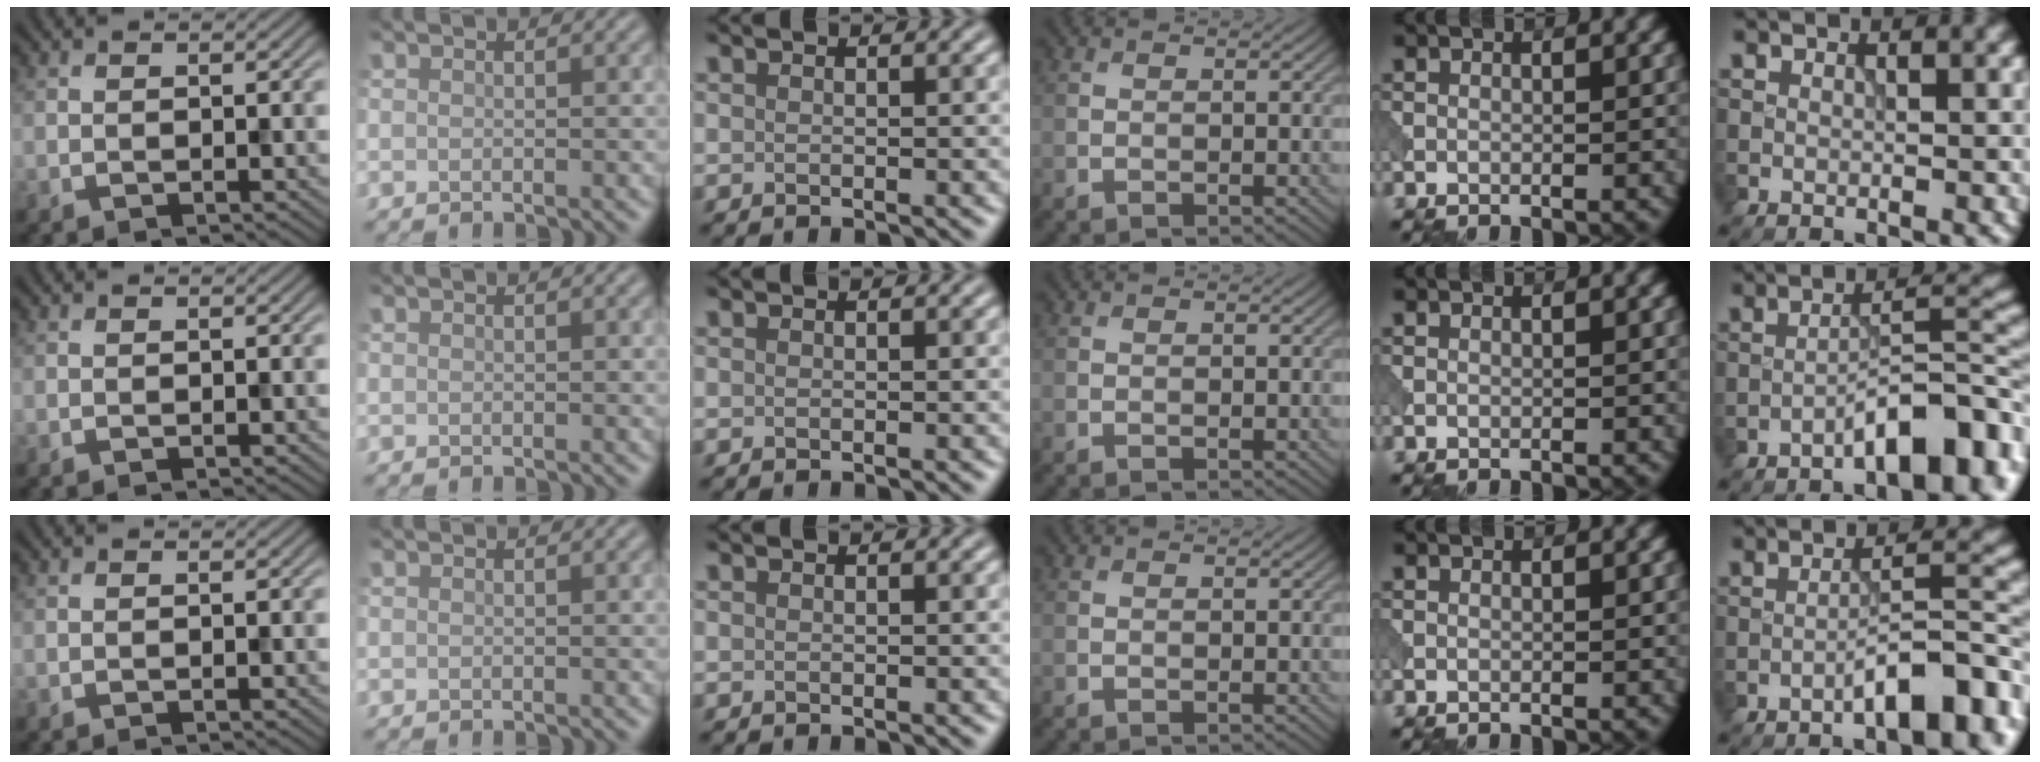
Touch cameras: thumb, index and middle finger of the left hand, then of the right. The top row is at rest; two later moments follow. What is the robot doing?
{"motion": "pour", "object": "beaker"}